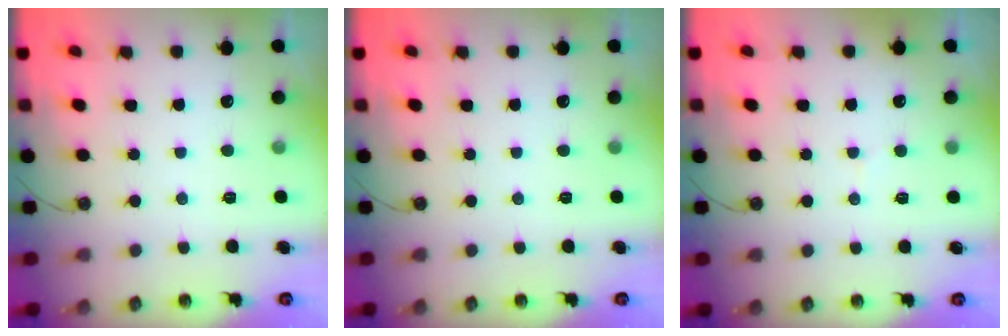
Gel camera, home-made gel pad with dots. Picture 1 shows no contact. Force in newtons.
{"total": 0.0}
{"total": 4.2, "press": 4.1, "slide": 0.6}